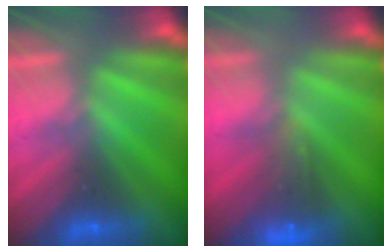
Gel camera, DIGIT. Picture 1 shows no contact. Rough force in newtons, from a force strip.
{"total": 9.3}